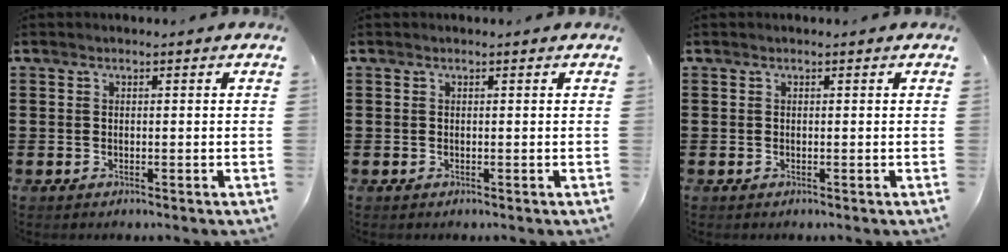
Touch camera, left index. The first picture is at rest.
{"total": 0.0}
{"total": 0.0}